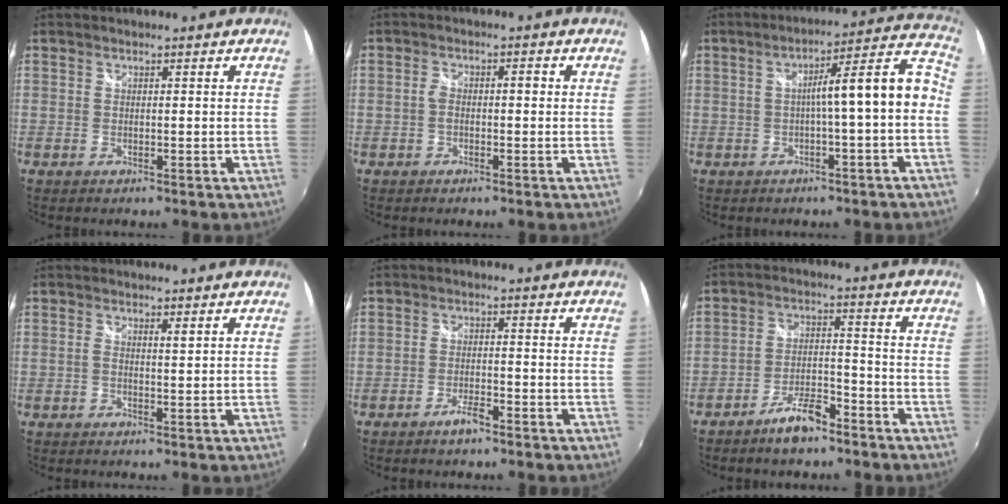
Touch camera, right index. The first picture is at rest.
{"total": 2.6, "force": [-0.4, 1.4, 2.1], "torque": [-0.035, 0.007, -0.011]}
{"total": 10.1, "force": [-1.8, 0.7, 9.9], "torque": [-0.126, 0.039, -0.016]}
{"total": 1.0, "force": [0.4, -0.1, 0.9], "torque": [-0.017, -0.001, 0.006]}
{"total": 3.1, "force": [-2.4, 0.9, 1.8], "torque": [-0.048, 0.000, -0.046]}
{"total": 8.9, "force": [-6.3, 2.7, 5.6], "torque": [-0.118, 0.004, -0.104]}